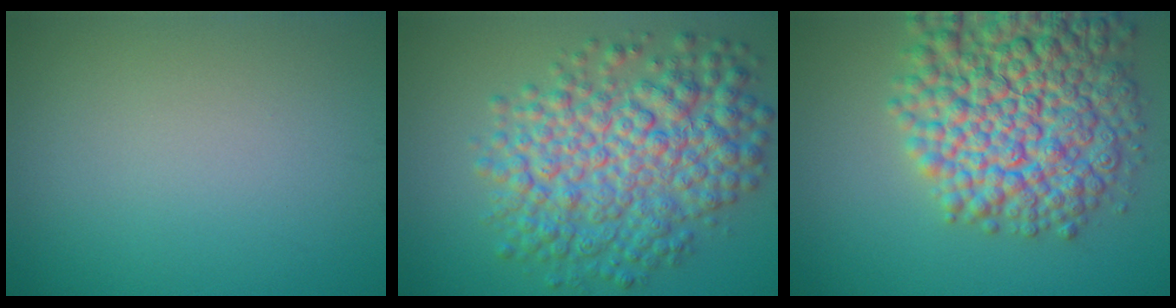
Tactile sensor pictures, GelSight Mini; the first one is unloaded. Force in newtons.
{"total": 9.0, "press": 9.0, "slide": 0.1}
{"total": 12.1, "press": 12.1, "slide": 0.5}